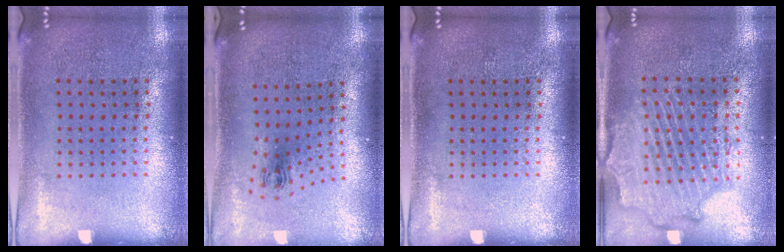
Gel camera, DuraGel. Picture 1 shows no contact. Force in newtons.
{"total": 1.0, "press": 0.5, "slide": 0.9}
{"total": 0.0}
{"total": 2.1, "press": 2.1, "slide": 0.4}